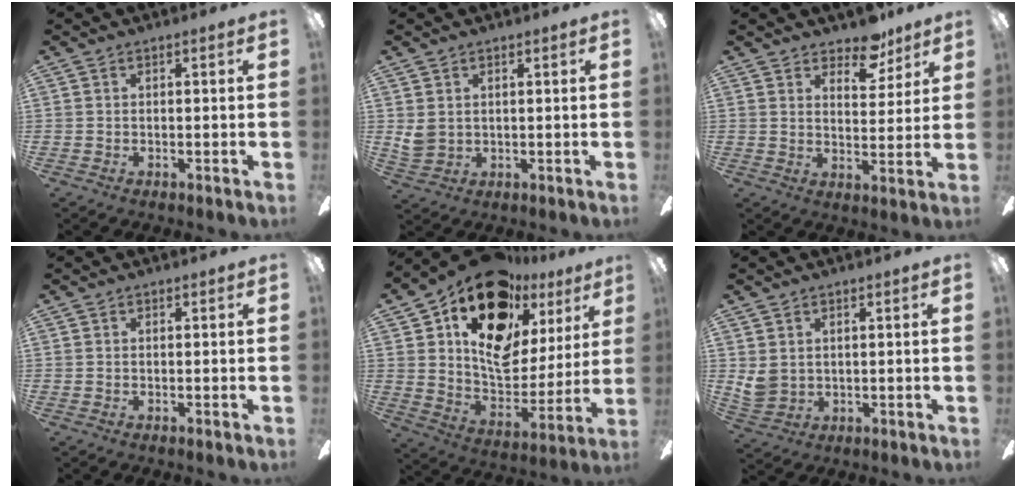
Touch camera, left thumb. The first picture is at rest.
{"total": 4.0, "force": [2.1, 3.1, 1.6], "torque": [-0.027, -0.002, 0.041]}
{"total": 8.3, "force": [6.7, 3.9, 2.8], "torque": [-0.029, -0.039, 0.118]}
{"total": 0.0}
{"total": 20.5, "force": [13.1, 11.3, 11.1], "torque": [-0.183, -0.085, 0.233]}
{"total": 4.6, "force": [2.3, 3.6, 1.7], "torque": [-0.031, -0.004, 0.047]}